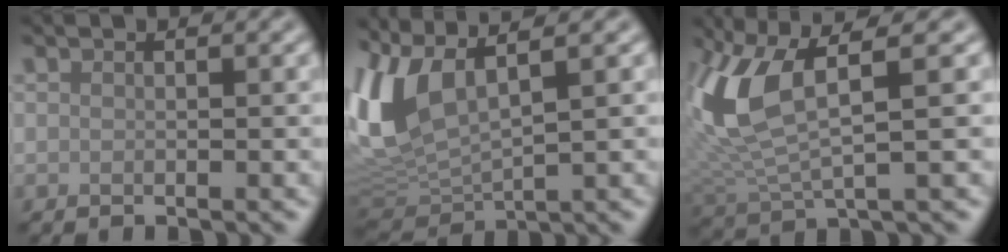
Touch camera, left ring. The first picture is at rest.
{"total": 7.8, "force": [3.5, 2.9, 6.4], "torque": [-0.165, 0.008, 0.071]}
{"total": 7.1, "force": [2.4, 2.3, 6.3], "torque": [-0.154, 0.000, 0.049]}